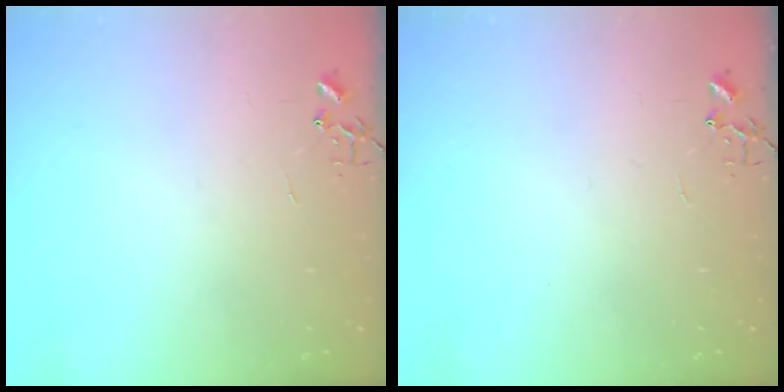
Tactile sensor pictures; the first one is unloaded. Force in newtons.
{"total": 0.0}